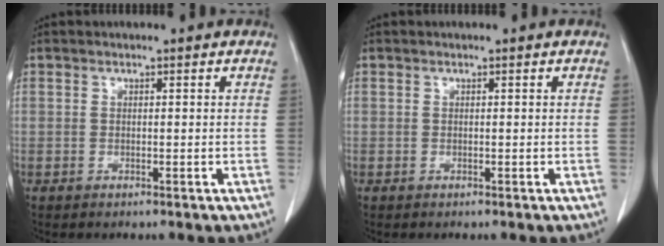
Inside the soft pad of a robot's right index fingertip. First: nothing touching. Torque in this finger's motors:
{"motor_torque": [0.00, 0.00, 0.07, 0.00]}